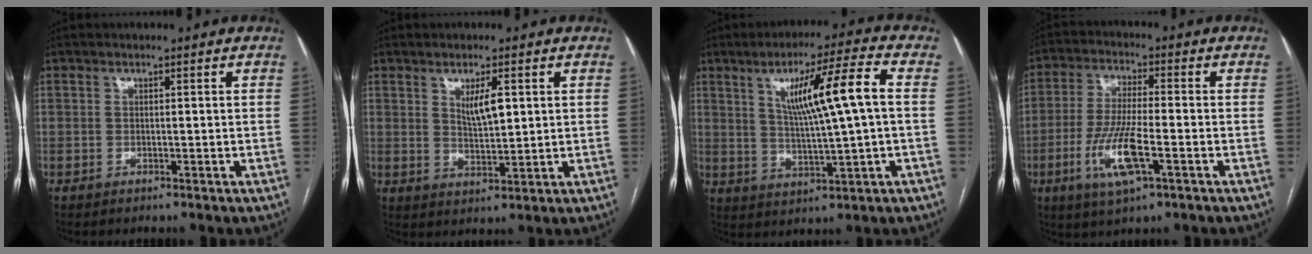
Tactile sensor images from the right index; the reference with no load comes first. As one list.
[{"total": 4.5, "force": [1.7, 1.2, 4.0], "torque": [-0.072, -0.005, 0.035]}, {"total": 11.7, "force": [2.4, -0.1, 11.4], "torque": [-0.189, 0.010, 0.043]}, {"total": 10.0, "force": [-3.7, 1.6, 9.2], "torque": [-0.189, -0.013, -0.068]}]